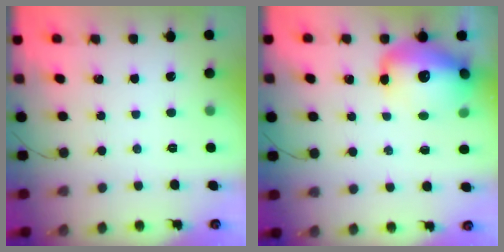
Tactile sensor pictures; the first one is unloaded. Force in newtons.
{"total": 16.7, "press": 16.3, "slide": 3.4}